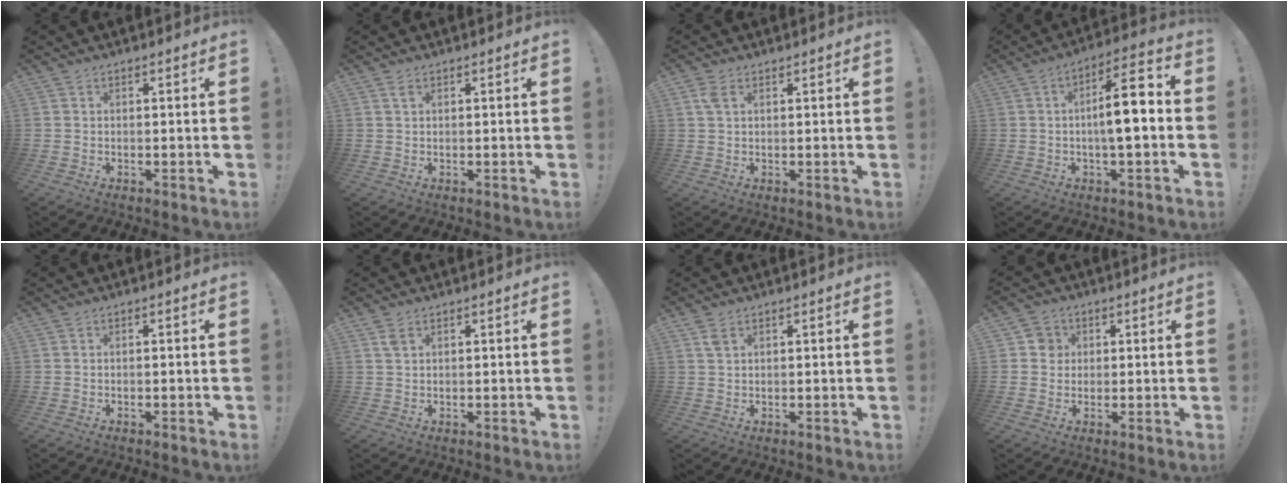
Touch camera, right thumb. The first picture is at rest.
{"total": 1.7, "force": [0.9, 0.8, 1.3], "torque": [-0.025, 0.002, 0.015]}
{"total": 3.1, "force": [1.6, 1.5, 2.2], "torque": [-0.045, 0.002, 0.029]}
{"total": 11.4, "force": [-1.4, 3.0, 10.9], "torque": [-0.178, 0.011, -0.031]}
{"total": 0.0}
{"total": 2.6, "force": [1.5, 1.2, 1.9], "torque": [-0.039, 0.001, 0.027]}
{"total": 2.9, "force": [1.7, 1.3, 2.0], "torque": [-0.042, -0.001, 0.031]}
{"total": 4.4, "force": [0.8, 4.2, 1.0], "torque": [-0.013, 0.008, 0.013]}